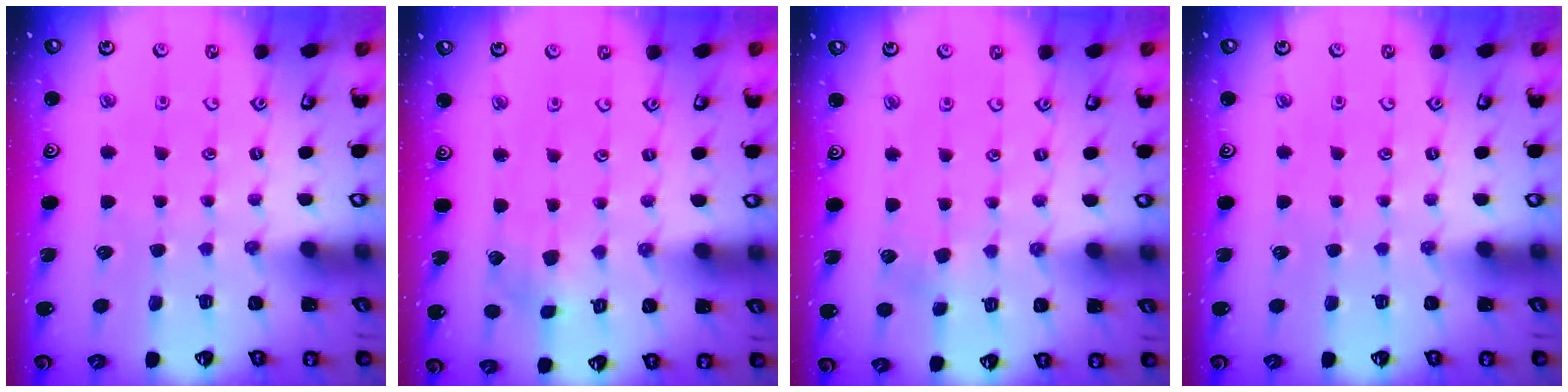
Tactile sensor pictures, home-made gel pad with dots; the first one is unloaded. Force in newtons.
{"total": 3.0, "press": 3.0, "slide": 0.2}
{"total": 3.3, "press": 3.3, "slide": 0.4}
{"total": 0.0}